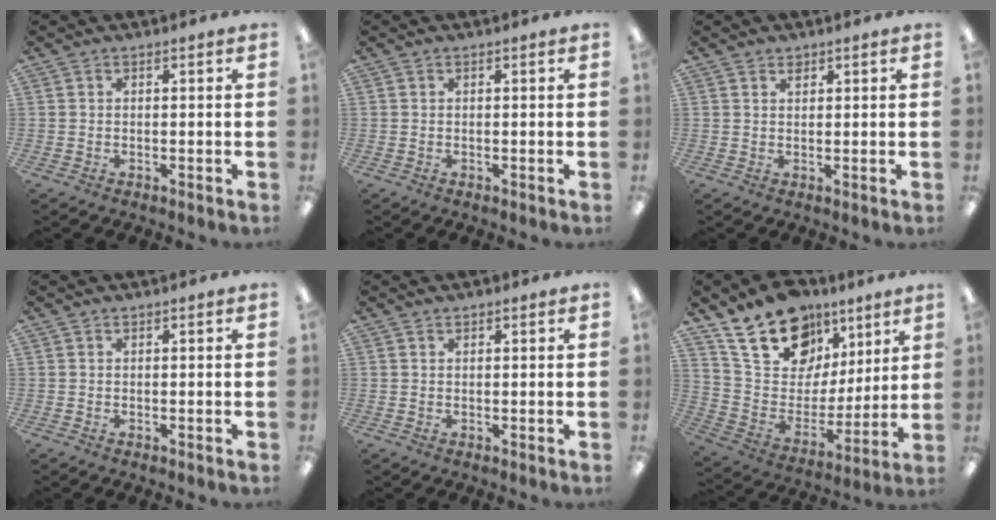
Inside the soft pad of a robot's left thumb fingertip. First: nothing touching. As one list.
[{"total": 0.0}, {"total": 1.2, "force": [1.1, 0.6, 0.2], "torque": [0.004, -0.004, 0.019]}, {"total": 0.0}, {"total": 0.8, "force": [0.6, 0.3, 0.3], "torque": [-0.006, 0.001, 0.012]}, {"total": 20.1, "force": [12.6, 13.0, 8.8], "torque": [-0.158, -0.061, 0.234]}]